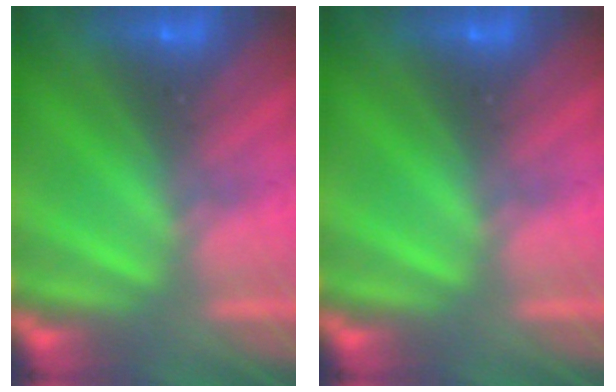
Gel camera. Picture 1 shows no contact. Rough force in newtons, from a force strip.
{"total": 0.0}